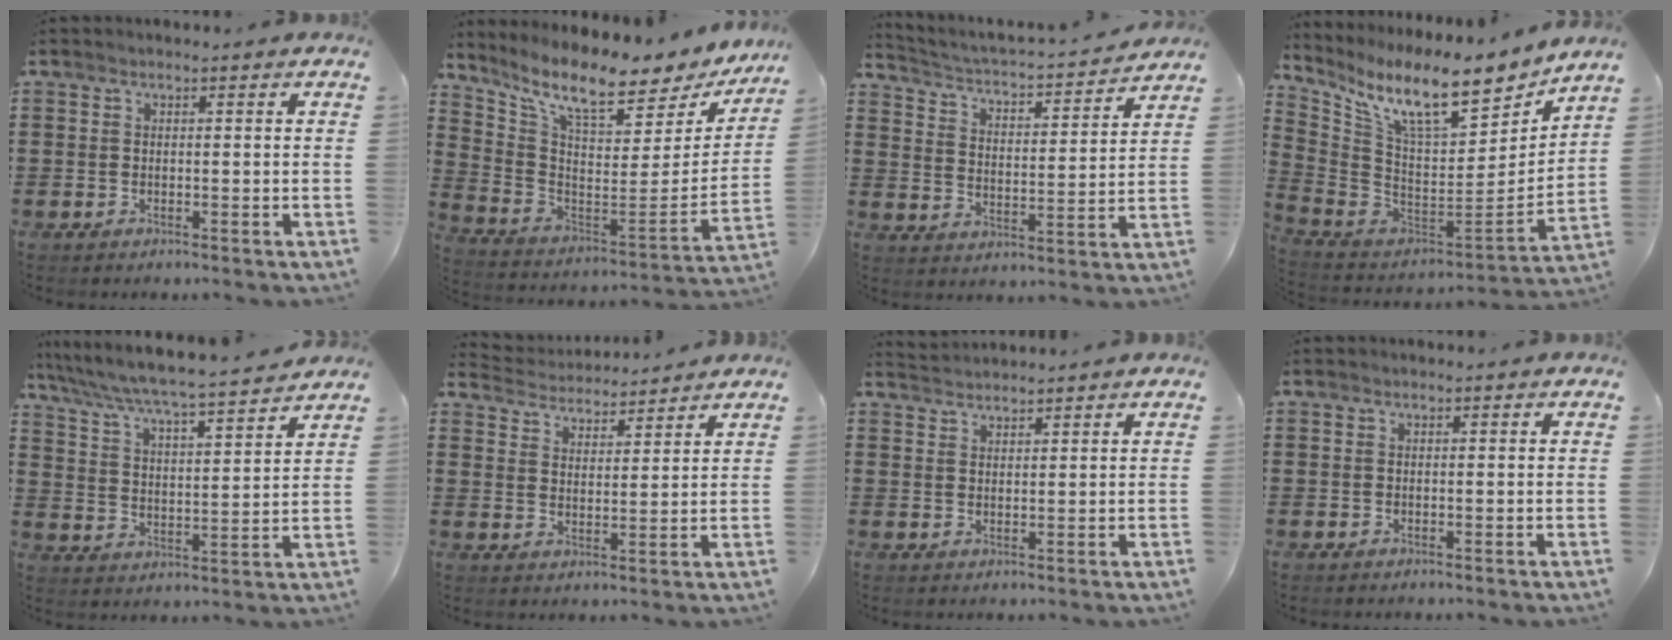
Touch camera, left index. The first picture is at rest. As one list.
[{"total": 9.8, "force": [8.0, 1.7, 5.4], "torque": [-0.126, -0.069, 0.129]}, {"total": 2.4, "force": [2.3, 0.2, 0.6], "torque": [-0.030, -0.029, 0.028]}, {"total": 12.8, "force": [9.2, 2.5, 8.6], "torque": [-0.181, -0.068, 0.153]}, {"total": 4.8, "force": [4.5, -0.3, 1.6], "torque": [-0.055, -0.036, 0.066]}, {"total": 3.8, "force": [3.8, 0.5, -0.3], "torque": [-0.015, -0.022, 0.065]}, {"total": 1.9, "force": [1.8, 0.0, -0.4], "torque": [0.003, 0.000, 0.036]}, {"total": 0.0}]